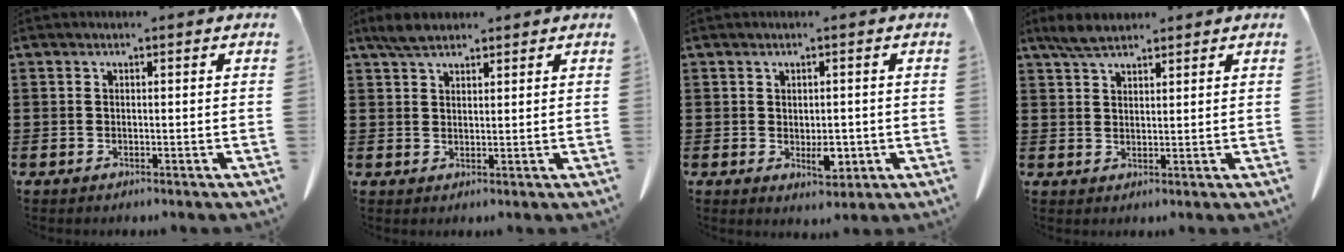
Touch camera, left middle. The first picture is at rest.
{"total": 3.3, "force": [2.6, 1.1, 1.6], "torque": [-0.038, 0.006, 0.050]}
{"total": 3.4, "force": [-0.5, 1.8, 2.8], "torque": [-0.033, -0.003, -0.009]}
{"total": 3.8, "force": [3.0, 1.2, 2.0], "torque": [-0.047, 0.003, 0.057]}